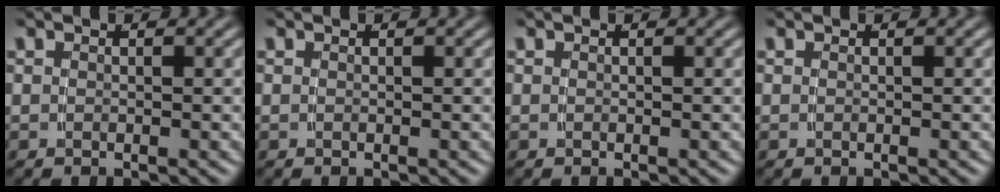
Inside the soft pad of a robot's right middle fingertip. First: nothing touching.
{"total": 0.0}
{"total": 0.0}
{"total": 0.0}